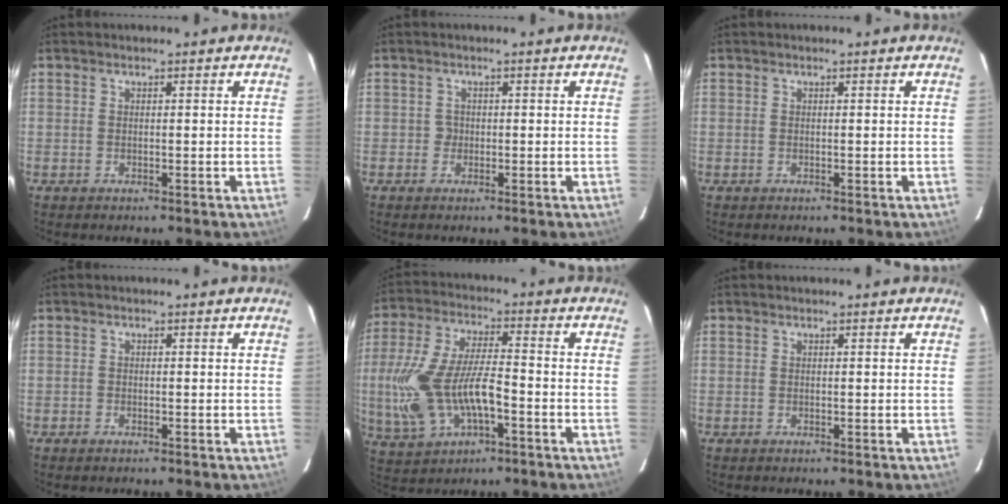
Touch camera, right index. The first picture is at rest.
{"total": 1.2, "force": [-0.4, 1.1, -0.1], "torque": [0.005, 0.004, -0.005]}
{"total": 0.0}
{"total": 0.8, "force": [-0.6, 0.4, 0.1], "torque": [-0.004, 0.000, -0.011]}
{"total": 17.1, "force": [-4.5, 8.0, 14.5], "torque": [-0.321, -0.007, -0.070]}
{"total": 0.0}